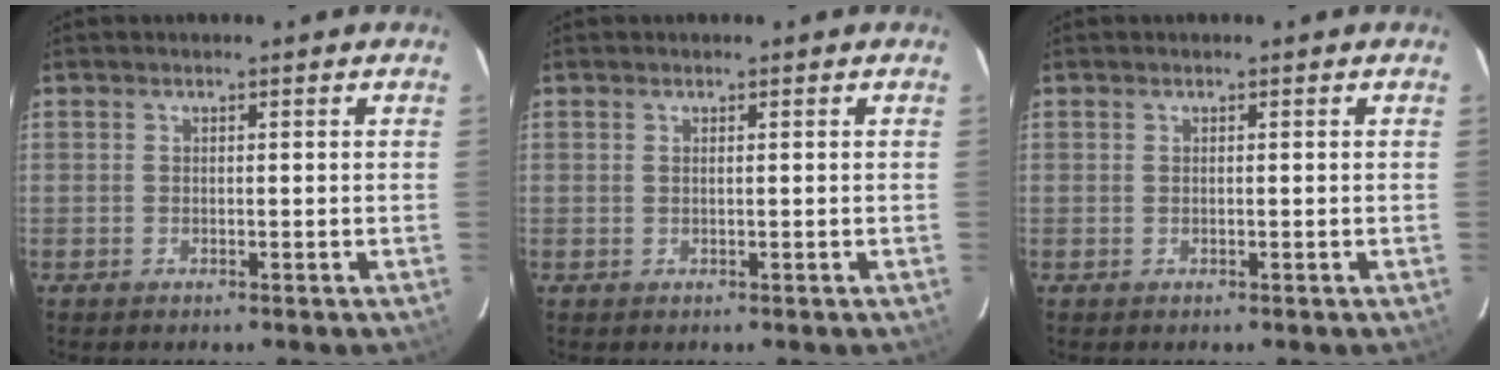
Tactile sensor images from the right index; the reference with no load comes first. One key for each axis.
{"total": 0.0}
{"total": 0.0}